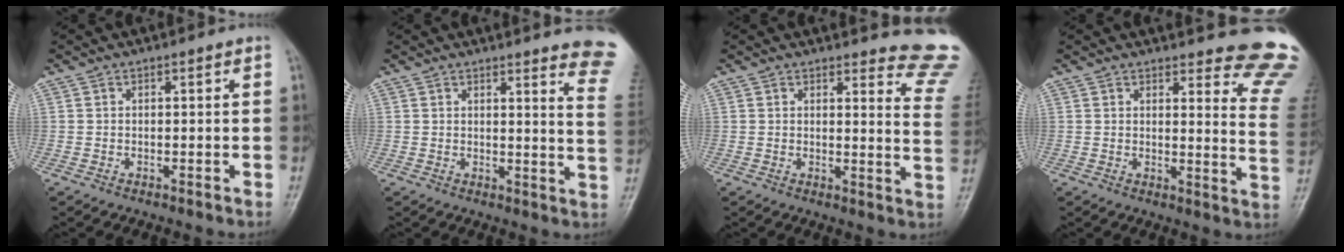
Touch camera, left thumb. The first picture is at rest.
{"total": 12.7, "force": [11.5, 0.8, 5.3], "torque": [-0.033, -0.105, 0.101]}
{"total": 12.5, "force": [12.2, 2.0, 2.0], "torque": [0.022, -0.133, 0.100]}
{"total": 14.3, "force": [13.6, 2.4, 4.1], "torque": [-0.004, -0.140, 0.122]}